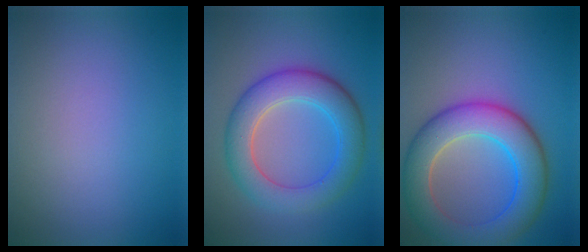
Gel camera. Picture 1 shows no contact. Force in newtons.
{"total": 6.5, "press": 6.4, "slide": 0.5}
{"total": 8.3, "press": 8.2, "slide": 0.5}